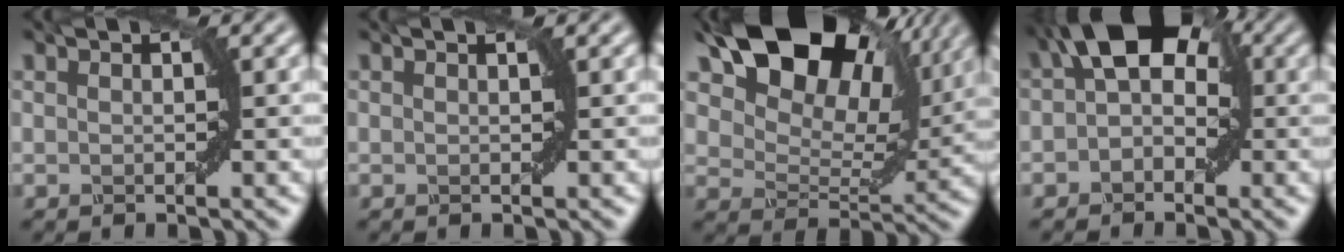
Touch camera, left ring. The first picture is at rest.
{"total": 0.0}
{"total": 13.7, "force": [8.0, 7.6, 8.1], "torque": [-0.136, 0.018, 0.147]}
{"total": 8.2, "force": [1.2, 5.3, 6.1], "torque": [-0.067, 0.035, 0.001]}